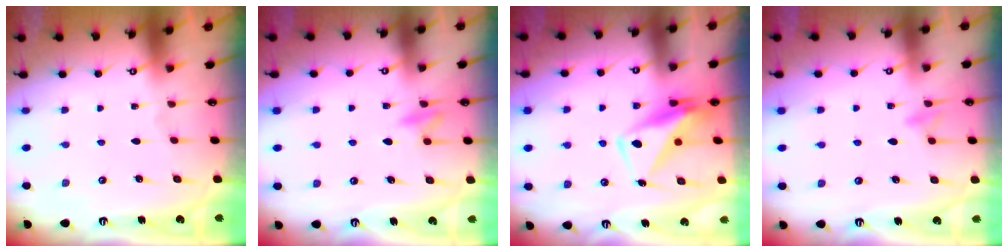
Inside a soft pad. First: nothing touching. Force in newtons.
{"total": 7.8, "press": 7.8, "slide": 0.9}
{"total": 10.1, "press": 9.9, "slide": 1.9}
{"total": 8.1, "press": 8.1, "slide": 0.7}